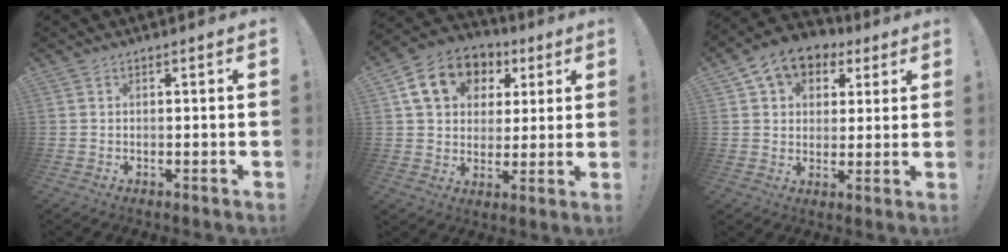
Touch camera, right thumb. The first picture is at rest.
{"total": 15.1, "force": [6.3, 11.6, 7.3], "torque": [-0.115, -0.012, 0.125]}
{"total": 9.6, "force": [5.0, 7.3, 3.7], "torque": [-0.061, -0.025, 0.100]}